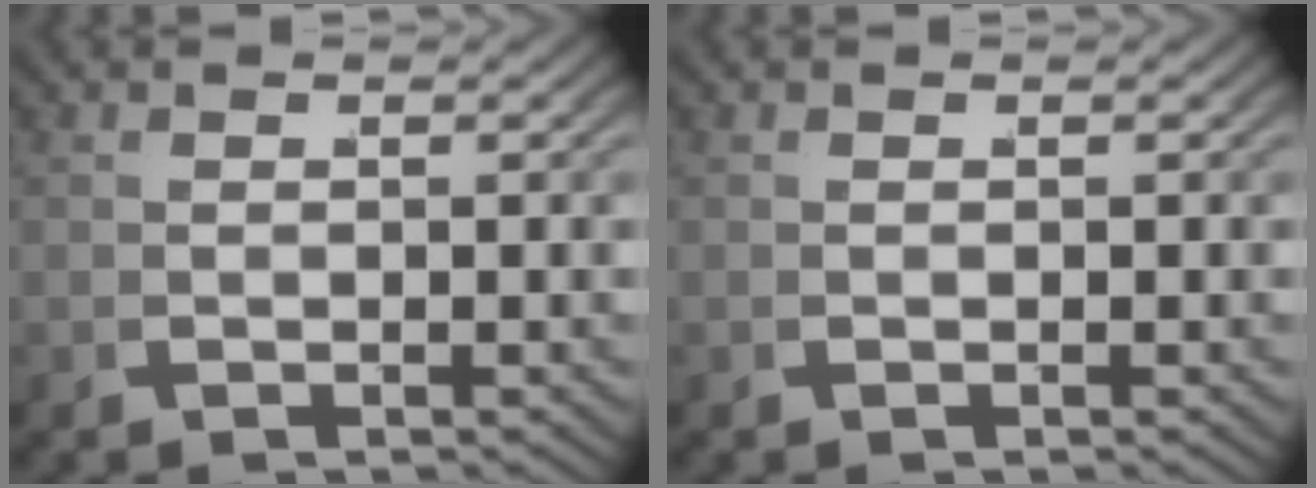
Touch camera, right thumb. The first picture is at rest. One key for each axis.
{"total": 0.0}